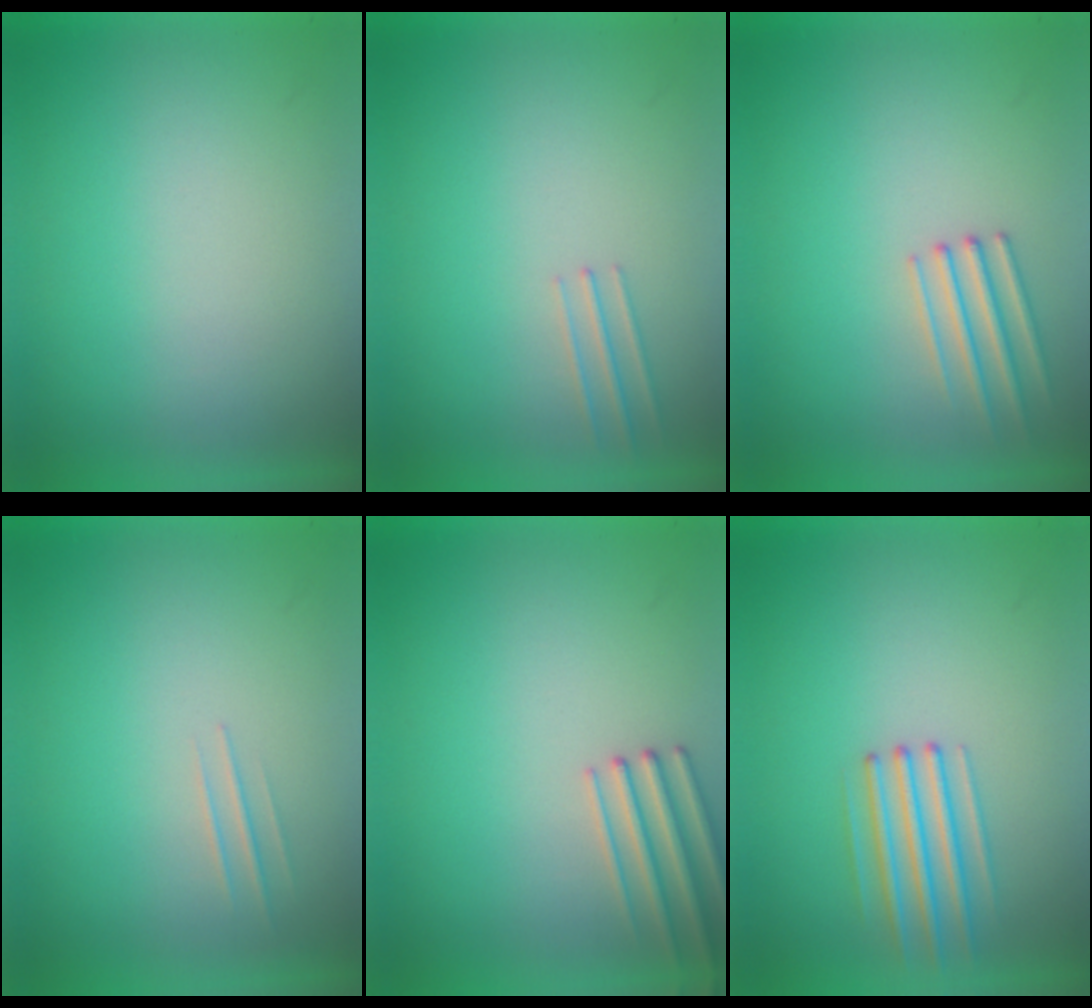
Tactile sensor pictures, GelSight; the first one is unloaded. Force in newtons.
{"total": 1.0}
{"total": 2.4}
{"total": 1.2}
{"total": 2.7}
{"total": 2.6}